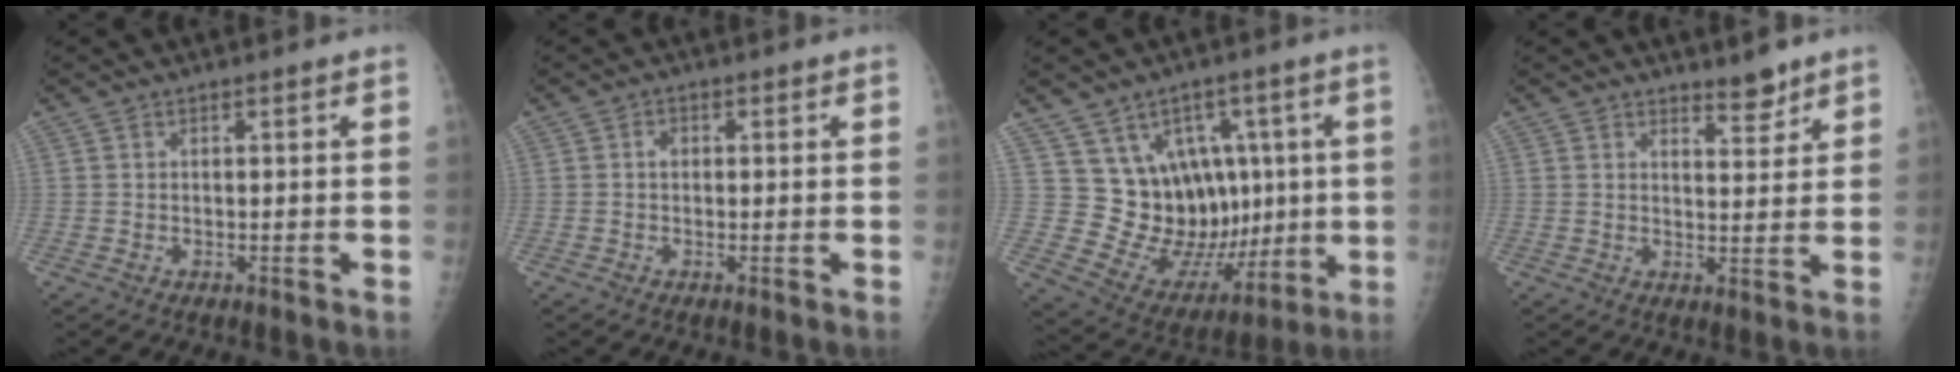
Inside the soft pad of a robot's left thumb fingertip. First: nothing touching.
{"total": 1.4, "force": [0.1, 1.1, 0.9], "torque": [-0.008, 0.003, 0.000]}
{"total": 17.2, "force": [2.5, 12.8, 11.2], "torque": [-0.108, -0.011, 0.076]}
{"total": 3.9, "force": [3.2, 1.2, 1.7], "torque": [-0.010, -0.028, 0.048]}